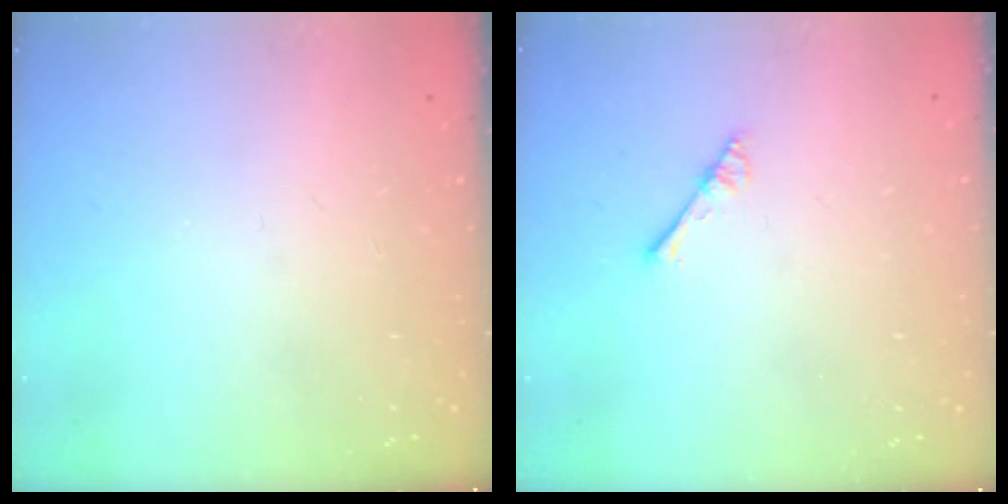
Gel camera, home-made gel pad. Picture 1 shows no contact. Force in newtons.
{"total": 4.4, "press": 4.4, "slide": 0.5}